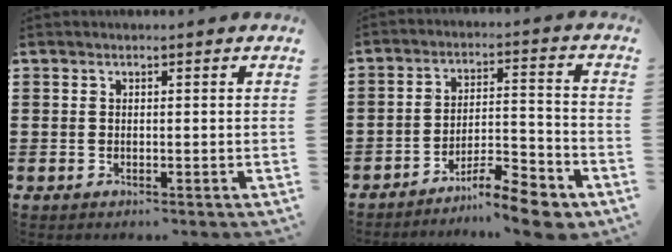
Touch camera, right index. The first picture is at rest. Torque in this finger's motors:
{"motor_torque": [1.69, -0.45, 0.19, 0.05]}